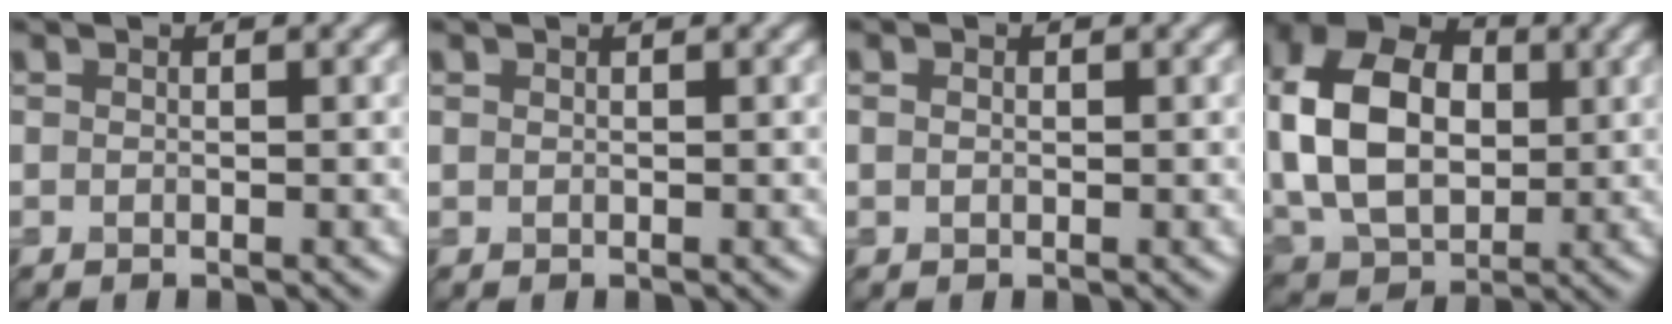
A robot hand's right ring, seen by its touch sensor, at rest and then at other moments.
{"total": 0.0}
{"total": 0.7, "force": [0.2, 0.6, 0.4], "torque": [-0.008, 0.000, 0.003]}
{"total": 11.9, "force": [1.3, 8.2, 8.5], "torque": [-0.186, 0.014, 0.018]}